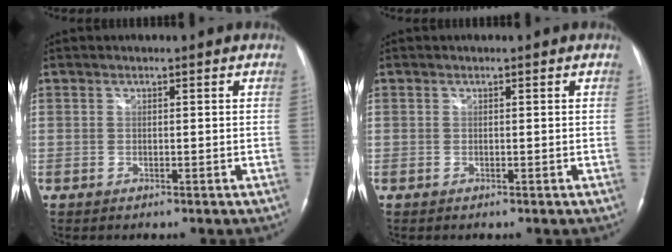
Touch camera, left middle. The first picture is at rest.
{"total": 0.0}